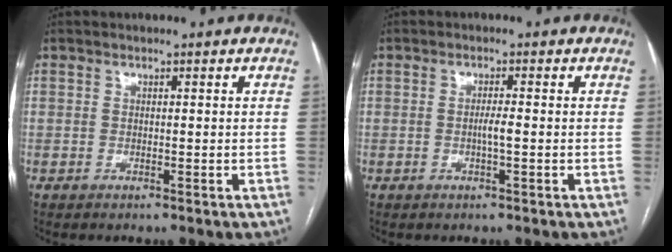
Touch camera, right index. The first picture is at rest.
{"total": 1.9, "force": [-0.4, 0.1, 1.8], "torque": [-0.036, 0.001, -0.008]}